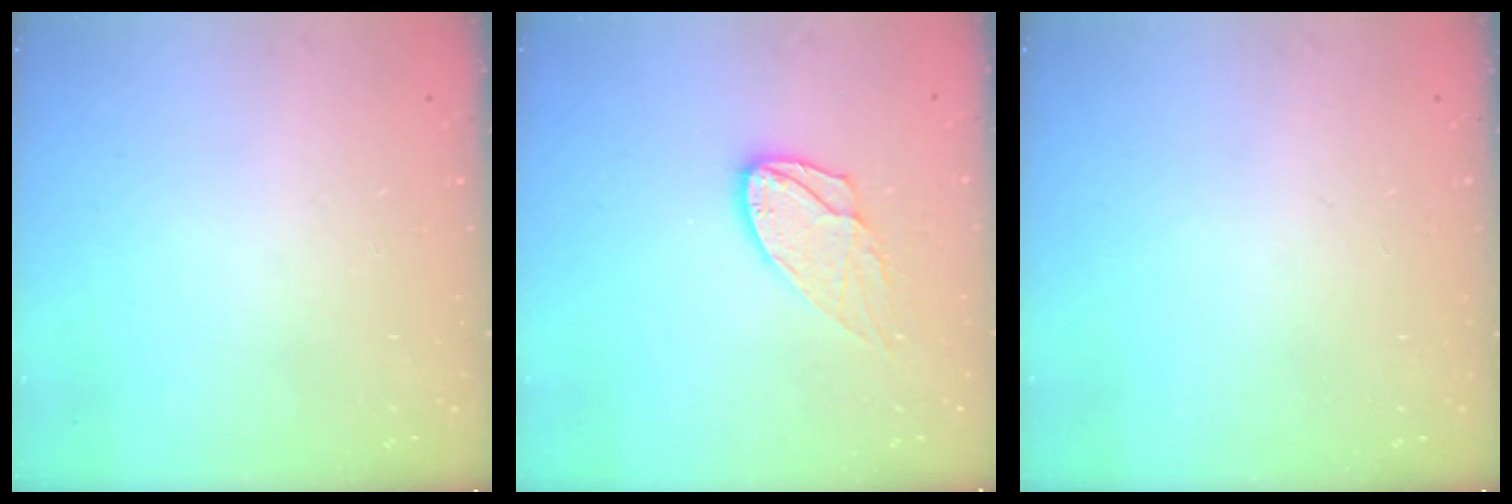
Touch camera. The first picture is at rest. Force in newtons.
{"total": 10.6, "press": 10.6, "slide": 0.9}
{"total": 0.0}